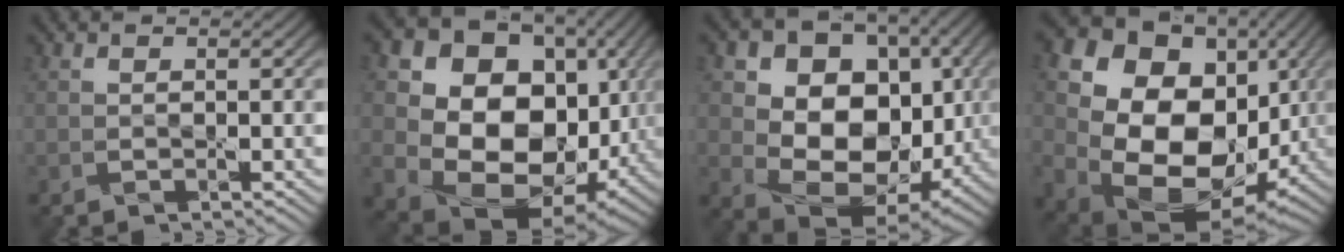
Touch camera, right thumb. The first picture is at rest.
{"total": 18.5, "force": [1.6, 14.4, 11.4], "torque": [-0.223, -0.037, 0.065]}
{"total": 15.0, "force": [0.8, 11.3, 9.8], "torque": [-0.170, -0.016, 0.019]}
{"total": 21.0, "force": [1.3, 16.4, 13.0], "torque": [-0.292, -0.041, 0.071]}